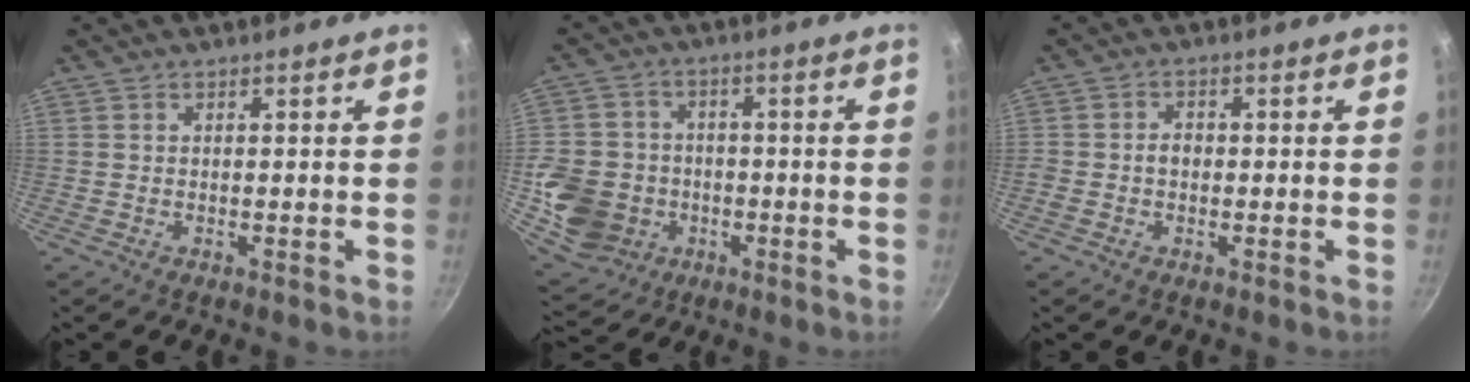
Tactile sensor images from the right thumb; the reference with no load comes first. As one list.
[{"total": 13.1, "force": [-2.9, 11.4, 5.6], "torque": [-0.095, 0.012, -0.043]}, {"total": 2.8, "force": [-0.3, 2.1, 1.8], "torque": [-0.028, 0.011, -0.007]}]